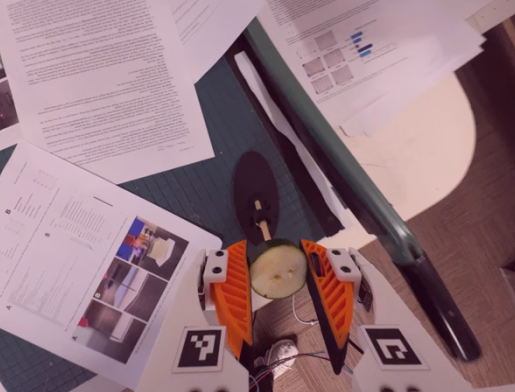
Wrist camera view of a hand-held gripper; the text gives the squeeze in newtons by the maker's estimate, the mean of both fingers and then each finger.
{"total": 11.1, "left": 11.2, "right": 10.9}